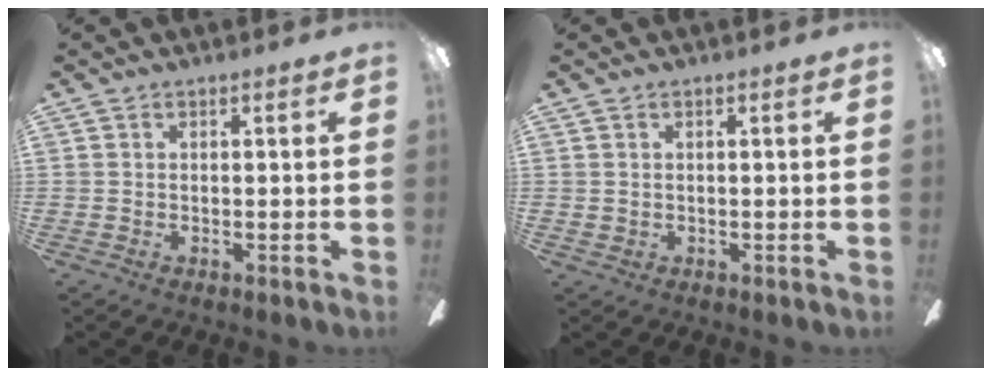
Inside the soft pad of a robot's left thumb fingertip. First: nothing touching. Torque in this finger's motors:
{"motor_torque": [-0.25, 0.24, -0.04, -0.06, 0.00]}